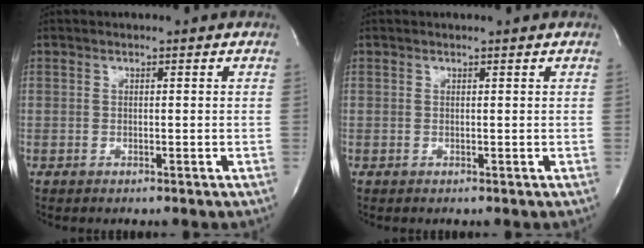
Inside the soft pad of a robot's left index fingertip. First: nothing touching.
{"total": 0.0}